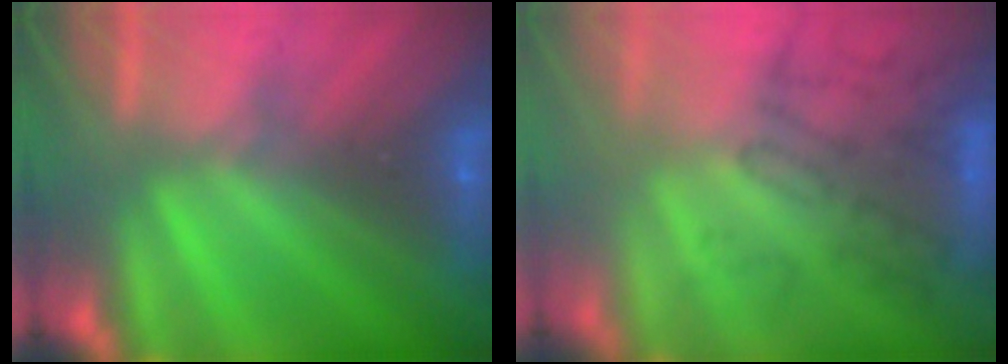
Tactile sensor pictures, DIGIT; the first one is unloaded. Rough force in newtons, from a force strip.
{"total": 3.6}